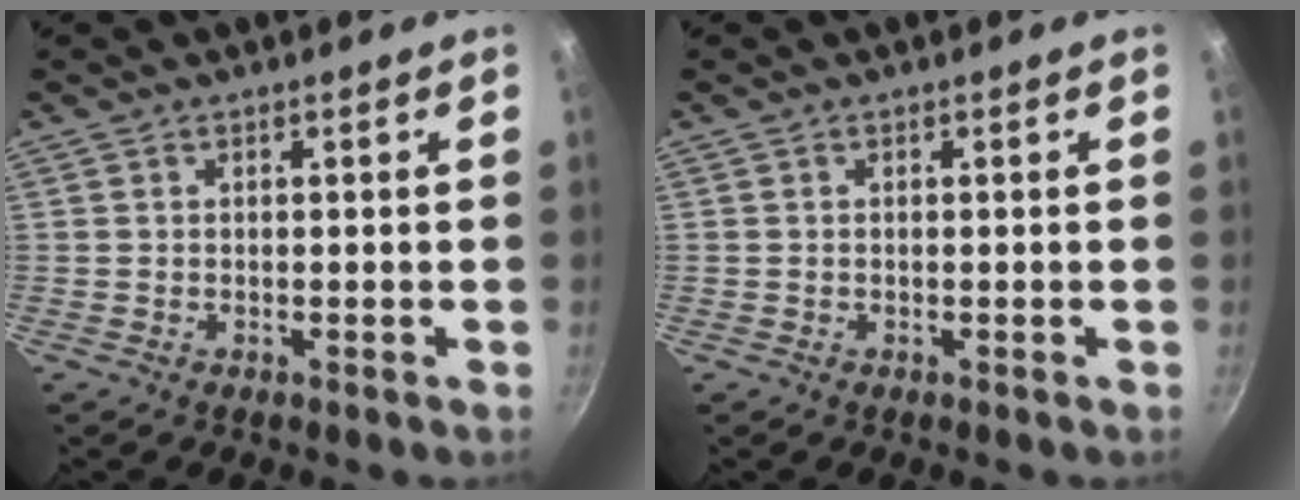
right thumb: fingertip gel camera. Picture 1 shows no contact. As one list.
[{"total": 0.0}]